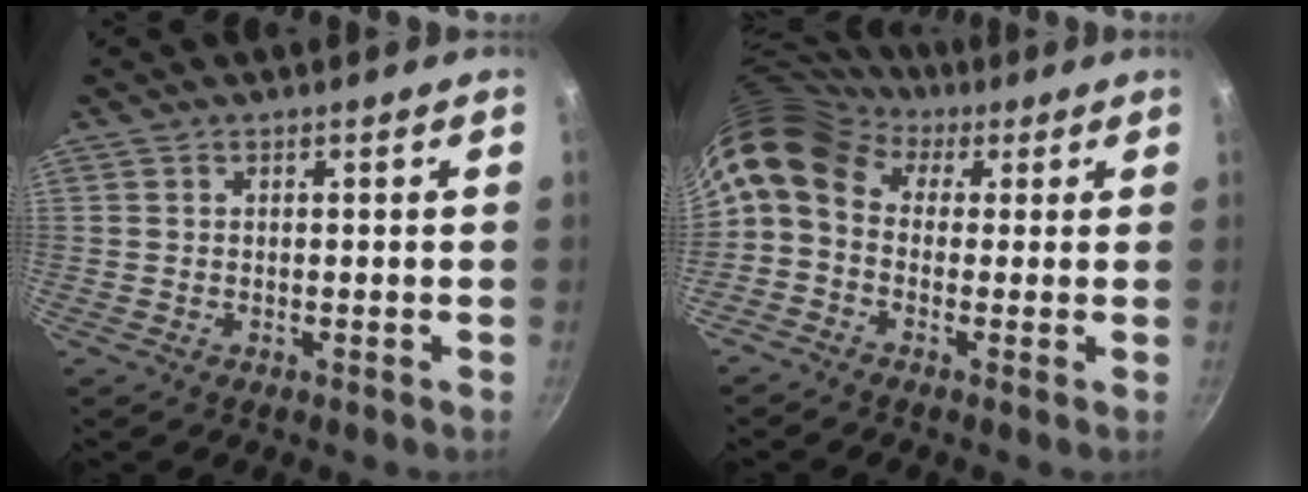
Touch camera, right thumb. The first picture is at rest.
{"total": 10.3, "force": [2.9, 7.6, 6.3], "torque": [-0.112, 0.026, 0.028]}